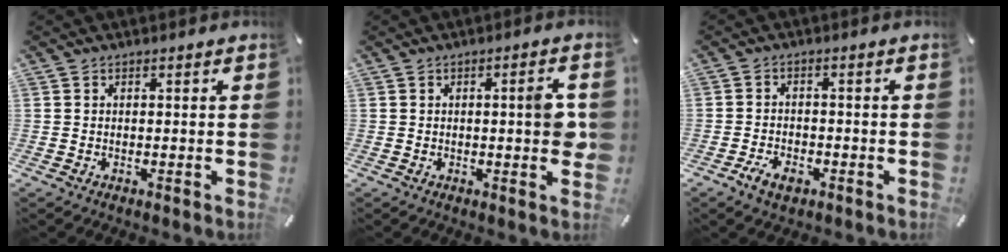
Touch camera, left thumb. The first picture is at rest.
{"total": 5.8, "force": [0.5, 1.3, 5.6], "torque": [-0.069, -0.008, -0.001]}
{"total": 4.2, "force": [-2.5, 2.4, 2.3], "torque": [-0.049, 0.010, -0.047]}